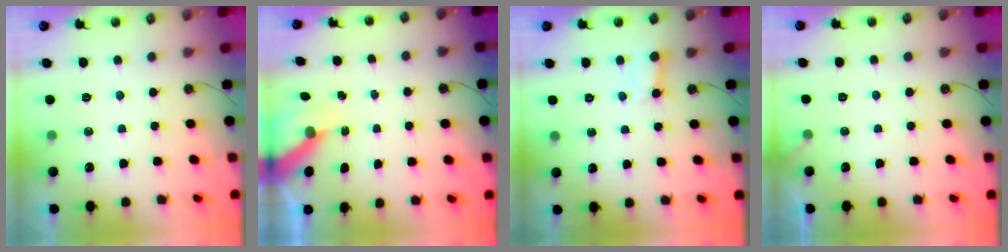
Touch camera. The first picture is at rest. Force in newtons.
{"total": 6.2, "press": 6.1, "slide": 0.4}
{"total": 2.6, "press": 2.5, "slide": 0.4}
{"total": 2.4, "press": 2.4, "slide": 0.2}